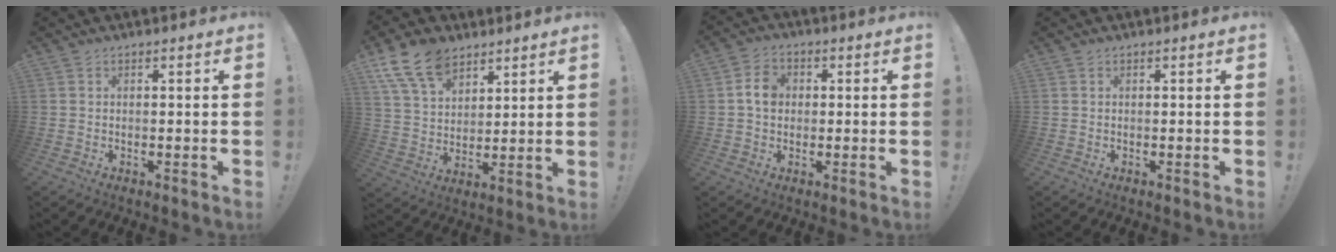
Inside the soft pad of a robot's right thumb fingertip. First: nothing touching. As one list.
[{"total": 13.8, "force": [8.9, 8.4, 6.4], "torque": [-0.115, -0.044, 0.169]}, {"total": 6.4, "force": [0.6, 5.0, 3.8], "torque": [-0.055, 0.009, 0.013]}, {"total": 0.0}]